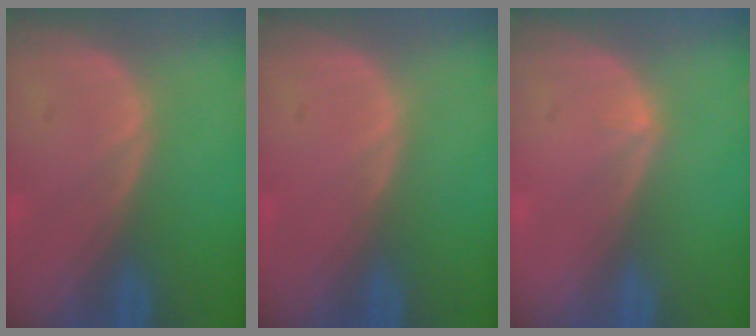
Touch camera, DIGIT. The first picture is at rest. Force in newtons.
{"total": 0.0}
{"total": 0.6, "press": 0.4, "slide": 0.5}